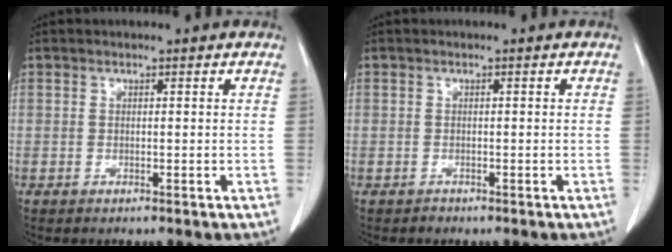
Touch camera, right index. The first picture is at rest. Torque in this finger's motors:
{"motor_torque": [-0.20, 0.00, -0.36, -0.14]}